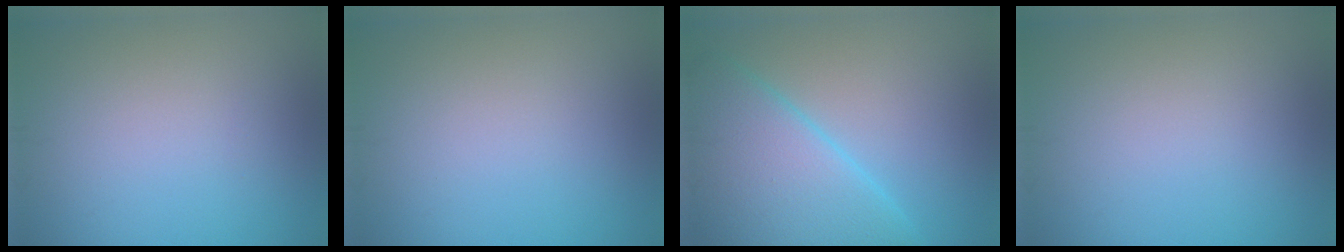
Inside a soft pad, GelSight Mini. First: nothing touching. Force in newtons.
{"total": 0.0}
{"total": 9.9, "press": 9.8, "slide": 0.7}
{"total": 0.0}